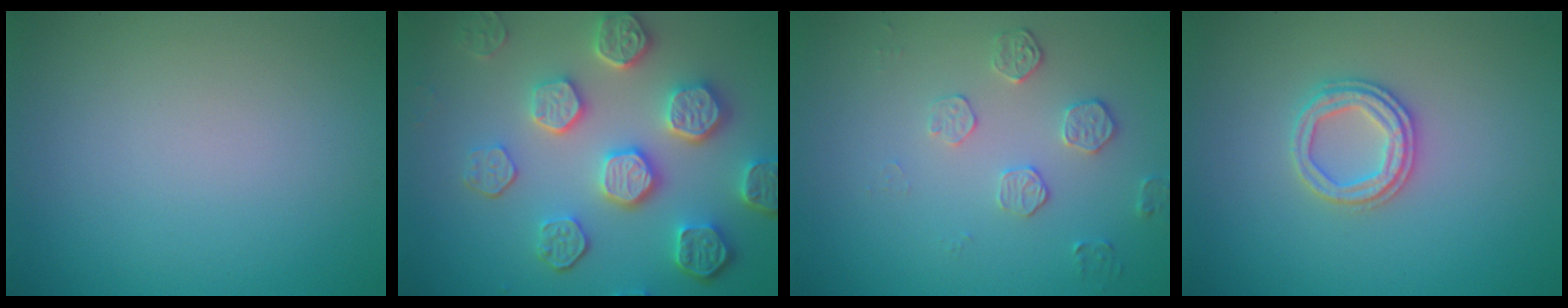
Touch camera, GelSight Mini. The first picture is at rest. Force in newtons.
{"total": 6.9, "press": 5.6, "slide": 4.1}
{"total": 1.9, "press": 1.3, "slide": 1.3}
{"total": 2.5, "press": 2.4, "slide": 0.6}